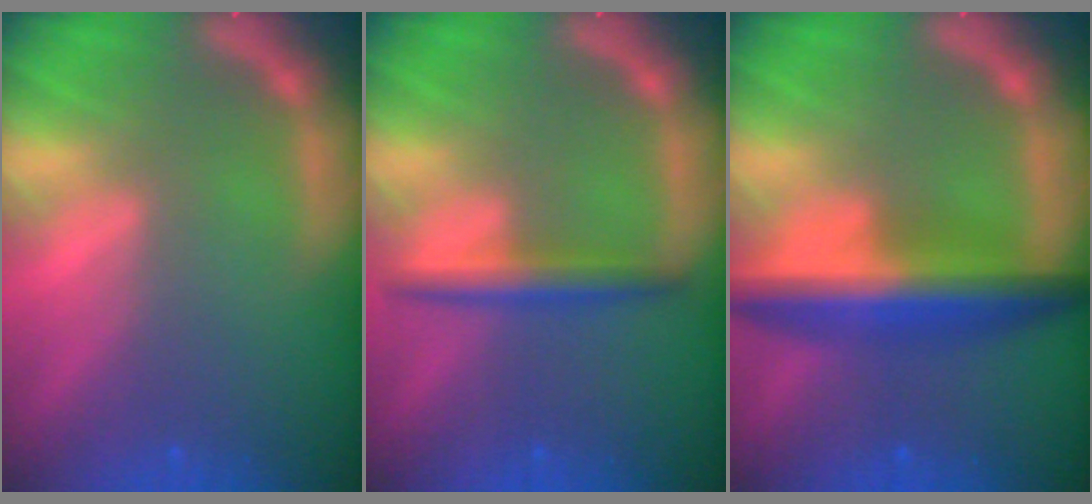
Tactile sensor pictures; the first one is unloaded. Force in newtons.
{"total": 3.0}
{"total": 7.4}